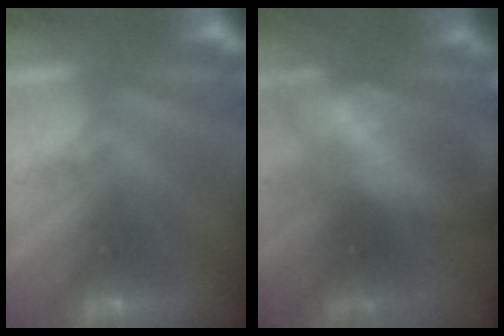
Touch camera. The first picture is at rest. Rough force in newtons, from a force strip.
{"total": 9.6}